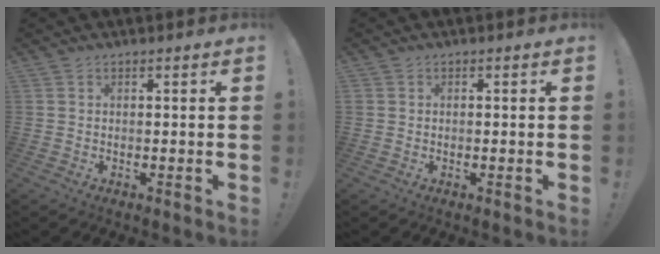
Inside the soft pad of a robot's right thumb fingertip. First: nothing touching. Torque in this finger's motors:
{"motor_torque": [-0.11, 0.00, -0.21, 0.16, 0.02]}